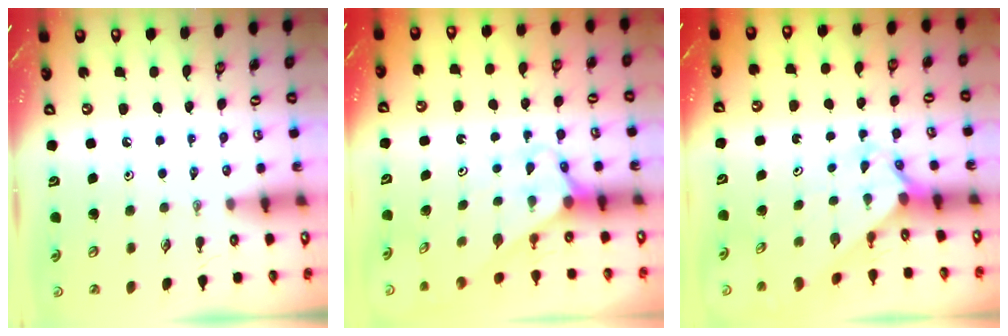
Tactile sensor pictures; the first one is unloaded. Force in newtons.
{"total": 2.6, "press": 2.6, "slide": 0.1}
{"total": 2.5, "press": 2.5, "slide": 0.3}